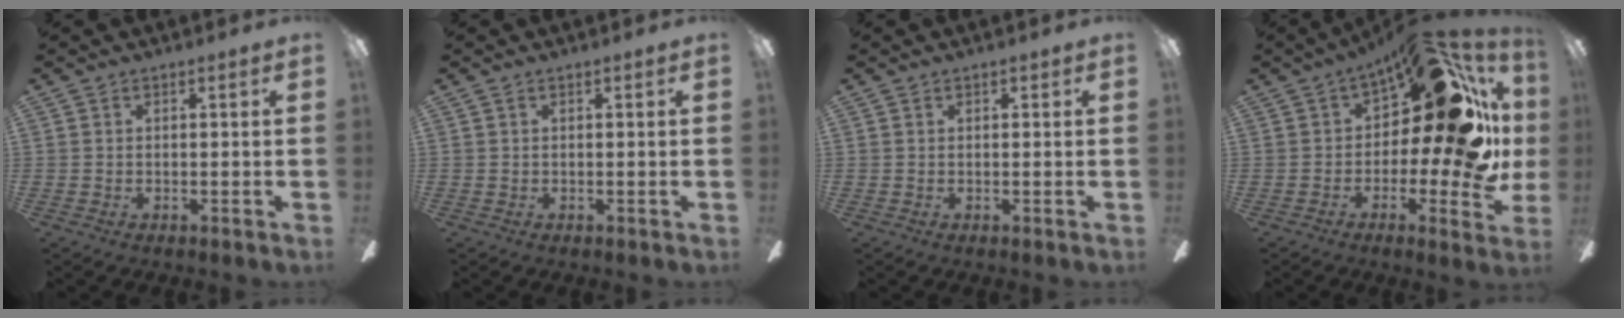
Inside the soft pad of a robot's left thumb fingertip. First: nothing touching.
{"total": 0.0}
{"total": 0.0}
{"total": 21.0, "force": [4.7, 9.1, 18.3], "torque": [-0.246, -0.024, 0.075]}